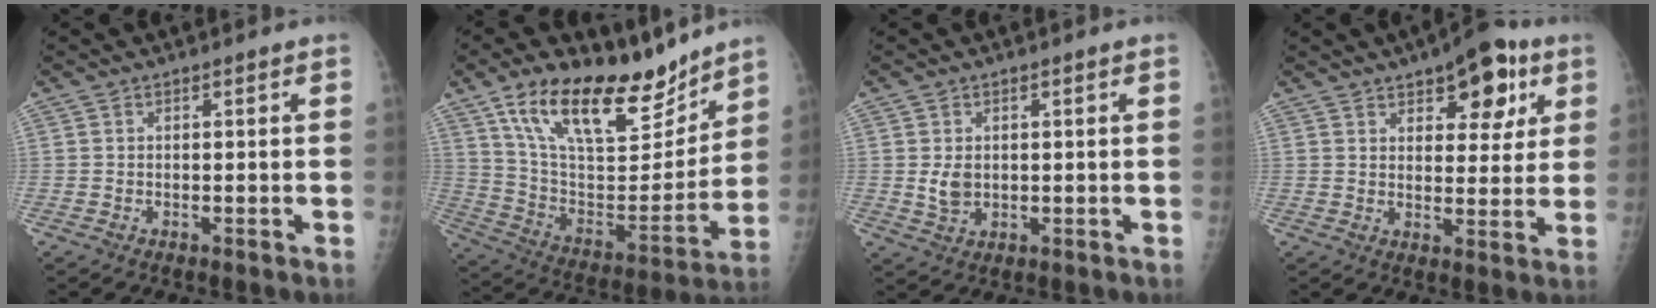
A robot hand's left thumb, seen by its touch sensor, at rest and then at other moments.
{"total": 24.2, "force": [16.9, 9.8, 14.3], "torque": [-0.200, -0.069, 0.292]}
{"total": 3.4, "force": [0.5, 2.5, 2.2], "torque": [-0.033, -0.008, 0.016]}
{"total": 12.4, "force": [6.4, 6.0, 8.7], "torque": [-0.075, -0.020, 0.086]}